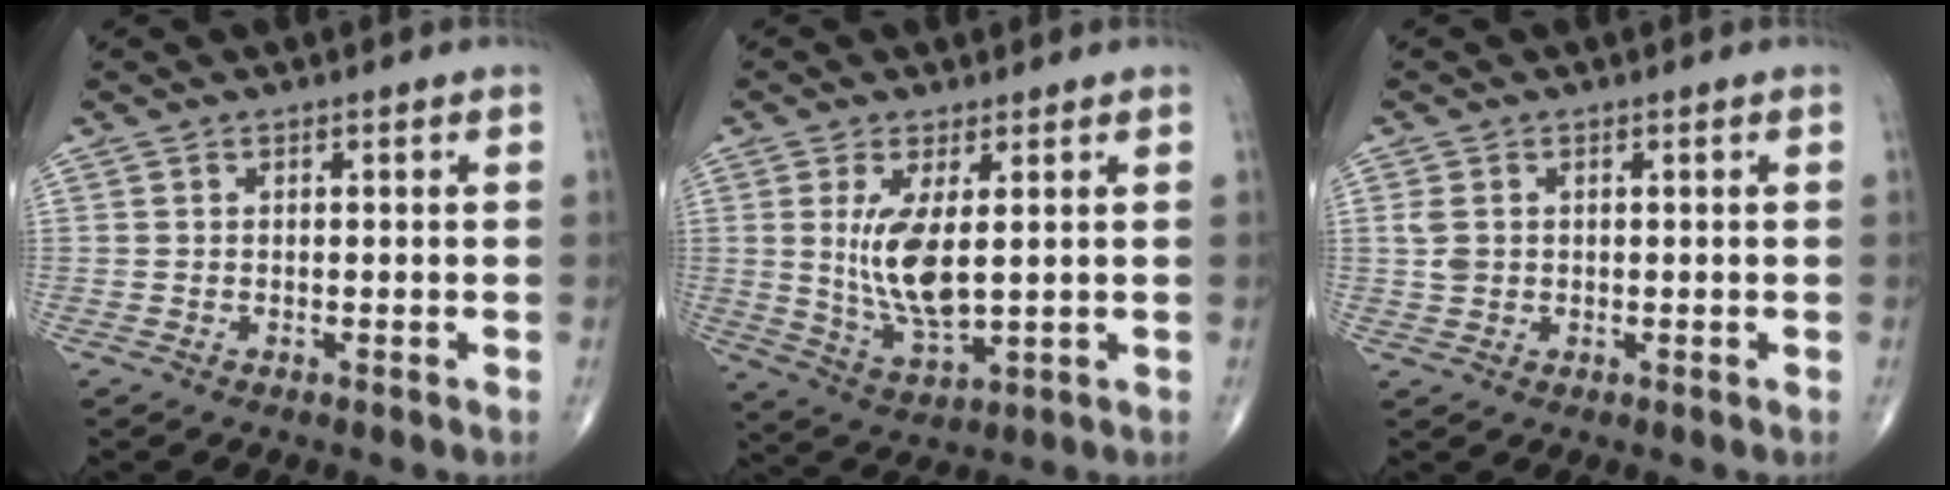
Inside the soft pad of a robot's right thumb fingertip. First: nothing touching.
{"total": 10.0, "force": [1.5, 3.8, 9.1], "torque": [-0.182, -0.028, 0.042]}
{"total": 2.2, "force": [0.4, 1.6, 1.4], "torque": [-0.034, 0.000, 0.012]}